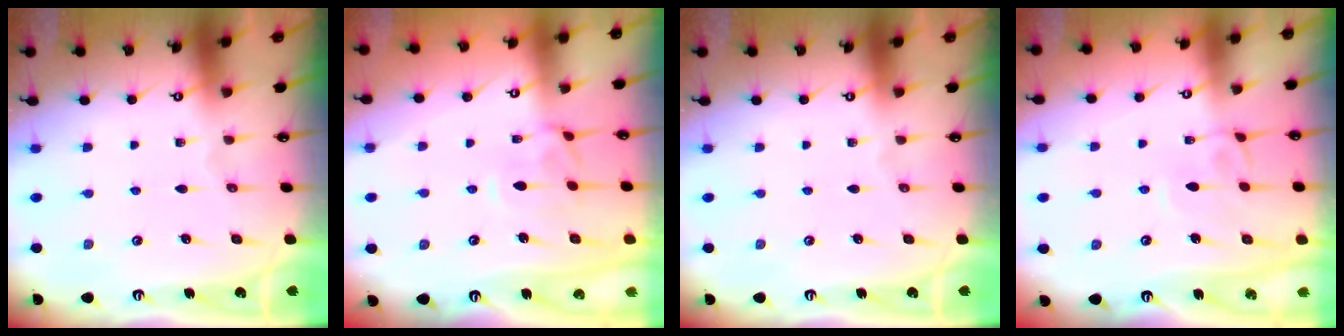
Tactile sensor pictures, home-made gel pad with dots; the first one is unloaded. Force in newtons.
{"total": 0.7, "press": 0.4, "slide": 0.6}
{"total": 0.0}
{"total": 2.6, "press": 2.6, "slide": 0.3}